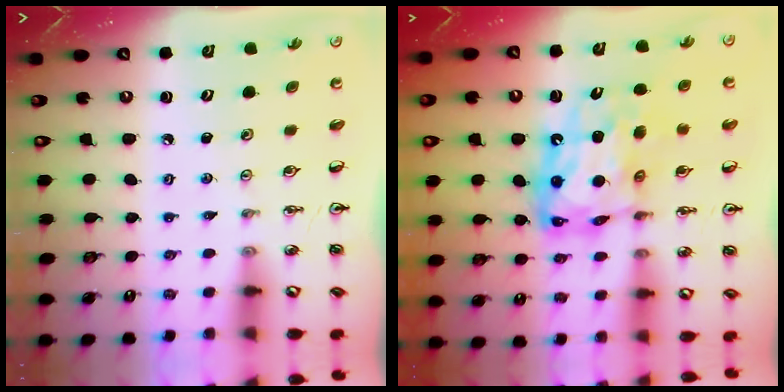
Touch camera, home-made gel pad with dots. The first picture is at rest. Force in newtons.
{"total": 13.2, "press": 13.1, "slide": 1.1}